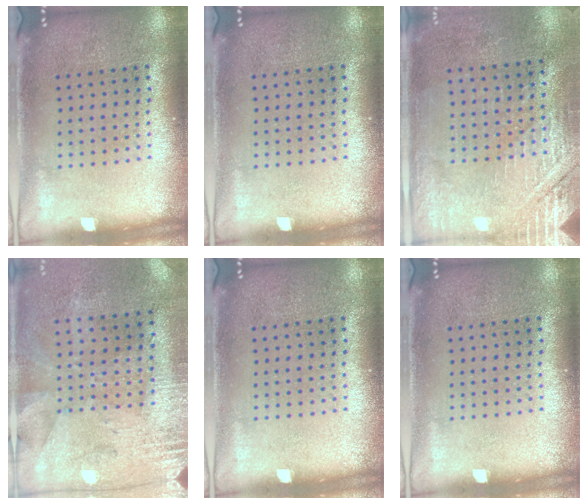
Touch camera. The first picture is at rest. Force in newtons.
{"total": 0.0}
{"total": 2.8, "press": 2.7, "slide": 0.9}
{"total": 2.8, "press": 2.2, "slide": 1.6}
{"total": 0.0}
{"total": 0.0}